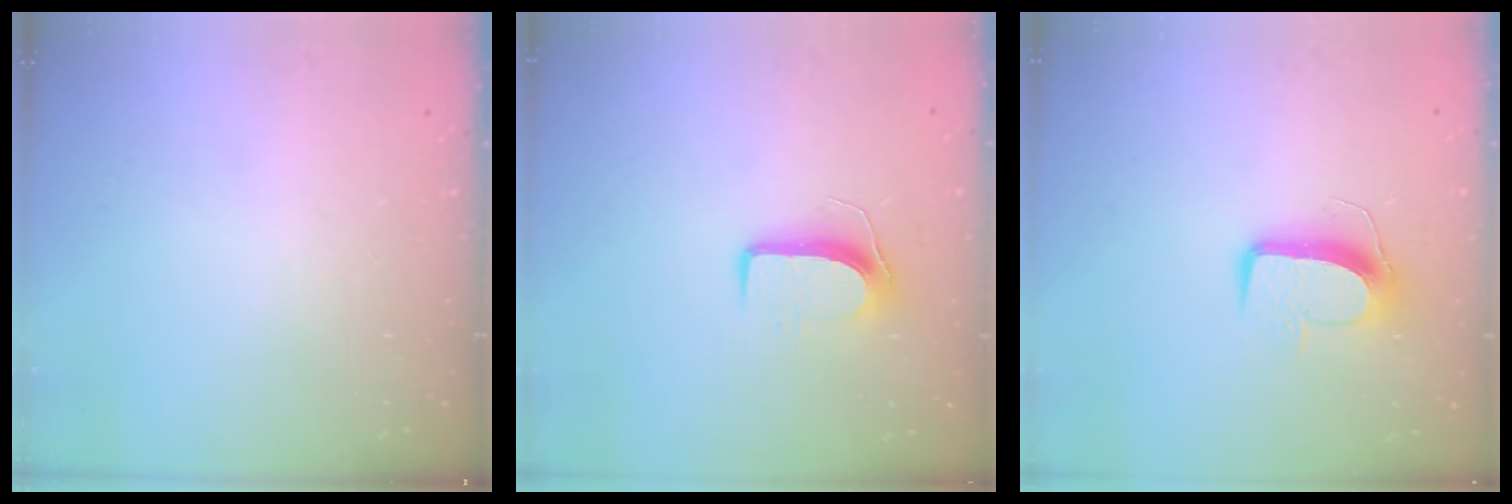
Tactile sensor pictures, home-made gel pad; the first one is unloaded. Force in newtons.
{"total": 8.7, "press": 8.7, "slide": 0.7}
{"total": 9.6, "press": 9.6, "slide": 0.2}